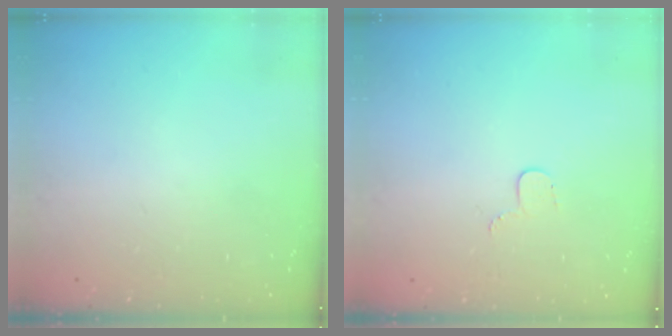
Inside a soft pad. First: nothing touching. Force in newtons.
{"total": 3.5, "press": 3.5, "slide": 0.4}